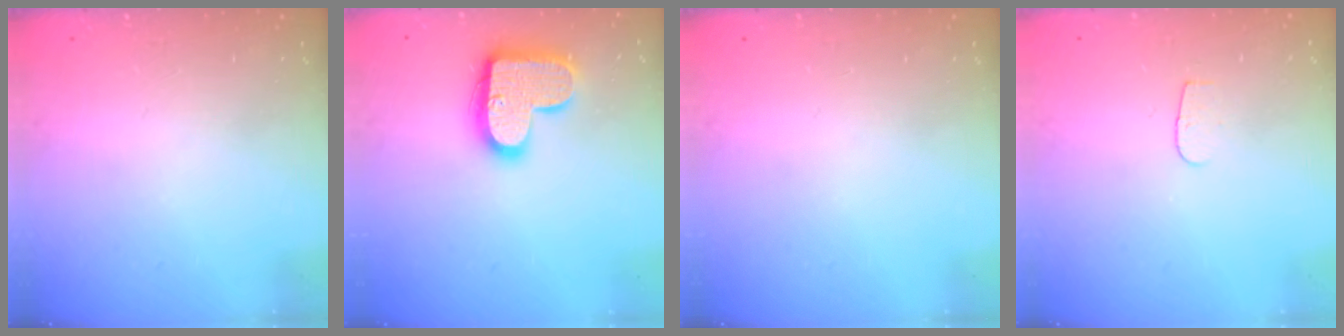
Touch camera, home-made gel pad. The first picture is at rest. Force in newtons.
{"total": 17.1, "press": 17.1, "slide": 1.0}
{"total": 0.0}
{"total": 3.7, "press": 3.7, "slide": 0.4}